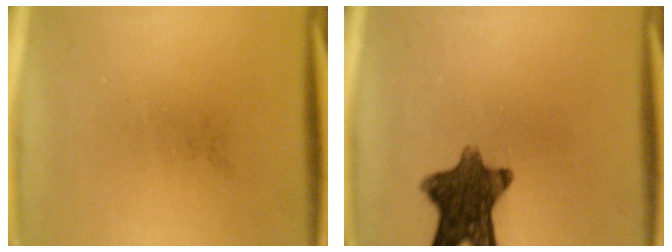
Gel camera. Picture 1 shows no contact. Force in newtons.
{"total": 10.6}